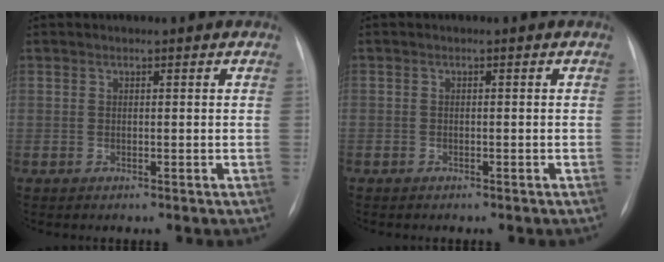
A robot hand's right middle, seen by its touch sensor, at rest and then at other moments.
{"total": 0.7, "force": [-0.4, 0.5, 0.0], "torque": [-0.007, 0.005, -0.008]}